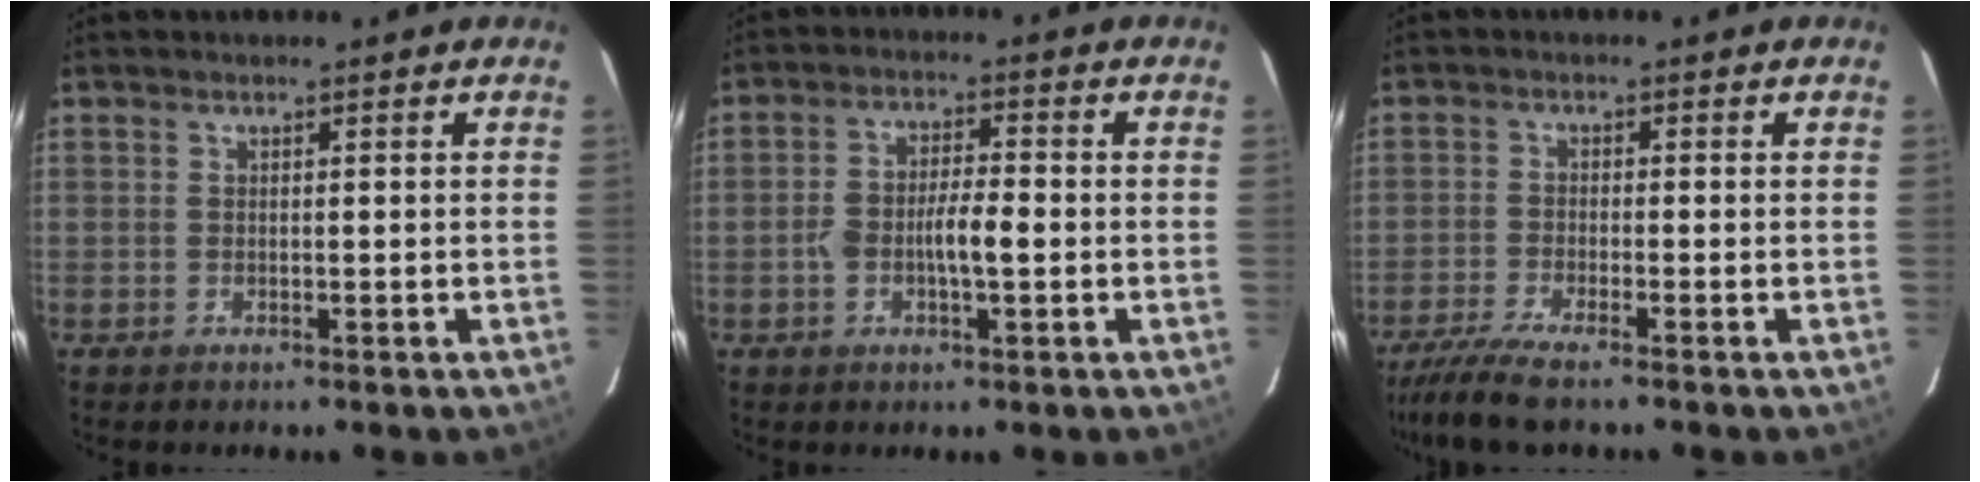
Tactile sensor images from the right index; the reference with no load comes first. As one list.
[{"total": 5.9, "force": [-1.1, 1.8, 5.5], "torque": [-0.109, 0.011, -0.018]}, {"total": 6.7, "force": [-5.2, 0.1, 4.2], "torque": [-0.075, -0.017, -0.091]}]